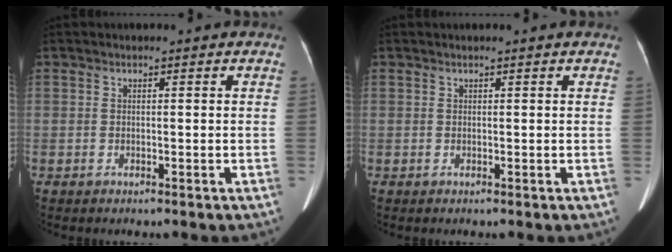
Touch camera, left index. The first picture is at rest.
{"total": 1.7, "force": [1.5, -0.1, 0.7], "torque": [-0.009, 0.018, 0.020]}